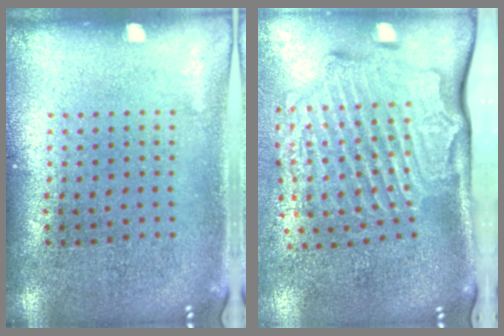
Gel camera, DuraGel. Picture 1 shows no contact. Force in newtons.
{"total": 3.1, "press": 2.3, "slide": 2.1}